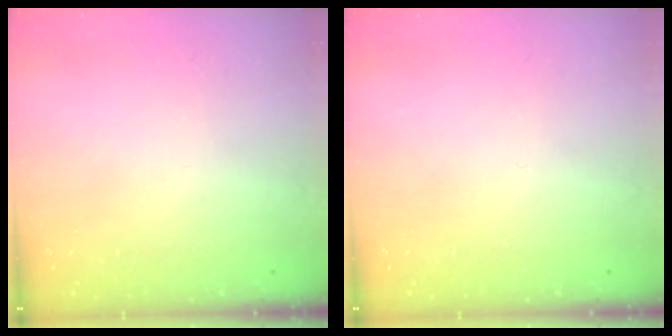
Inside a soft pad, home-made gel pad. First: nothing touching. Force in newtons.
{"total": 0.0}